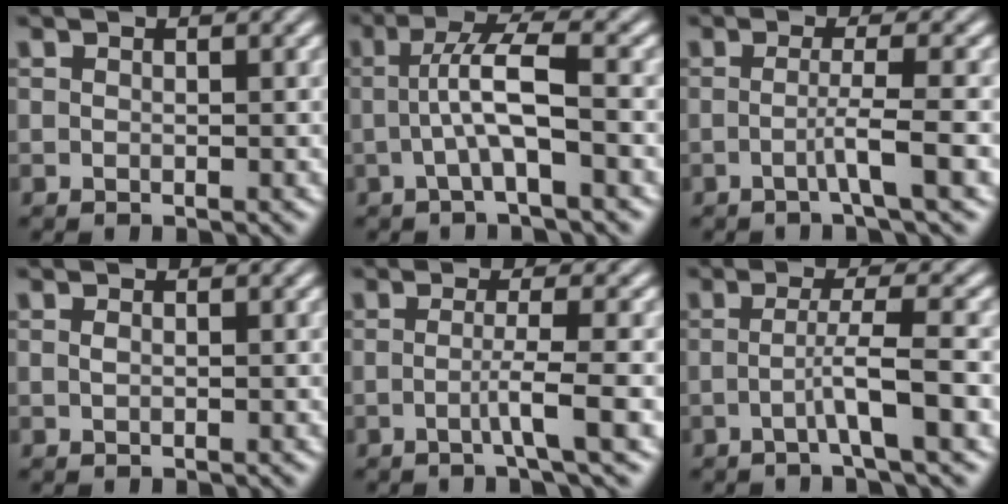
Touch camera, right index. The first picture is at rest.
{"total": 3.9, "force": [0.0, 0.4, 3.9], "torque": [-0.068, 0.004, -0.002]}
{"total": 2.9, "force": [-1.2, -1.3, 2.3], "torque": [-0.039, -0.006, -0.017]}
{"total": 0.8, "force": [-0.1, -0.8, 0.0], "torque": [-0.001, -0.008, 0.005]}
{"total": 3.1, "force": [-1.1, -1.2, 2.6], "torque": [-0.044, -0.006, -0.016]}
{"total": 3.2, "force": [-1.3, -1.2, 2.6], "torque": [-0.044, -0.004, -0.019]}